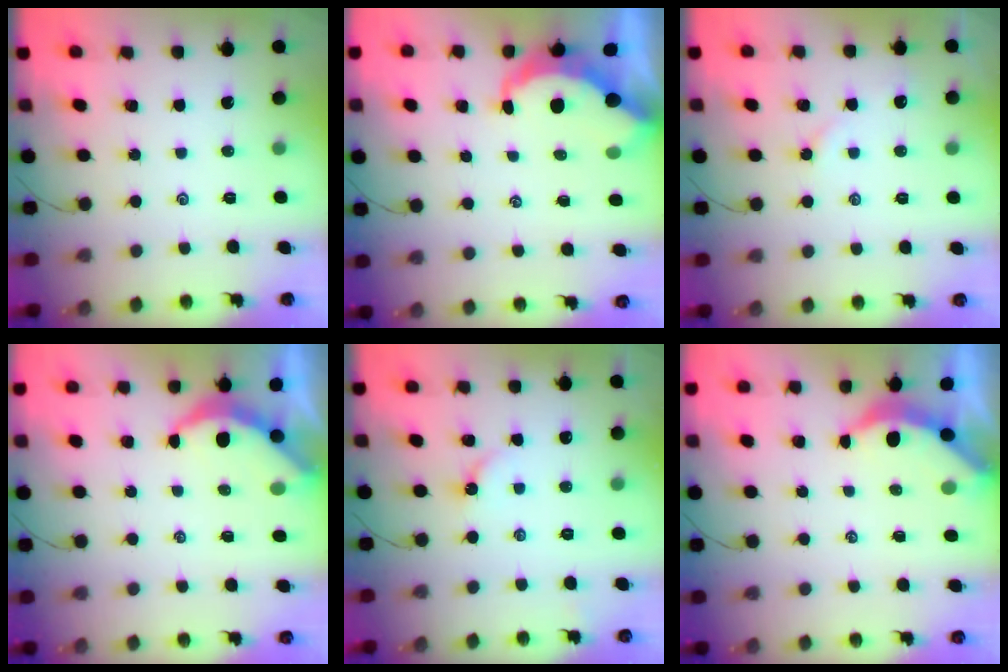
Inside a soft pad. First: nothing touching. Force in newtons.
{"total": 6.4, "press": 6.3, "slide": 0.9}
{"total": 2.2, "press": 2.1, "slide": 0.5}
{"total": 5.8, "press": 5.8, "slide": 0.3}
{"total": 2.6, "press": 2.5, "slide": 0.4}
{"total": 4.0, "press": 3.9, "slide": 0.5}